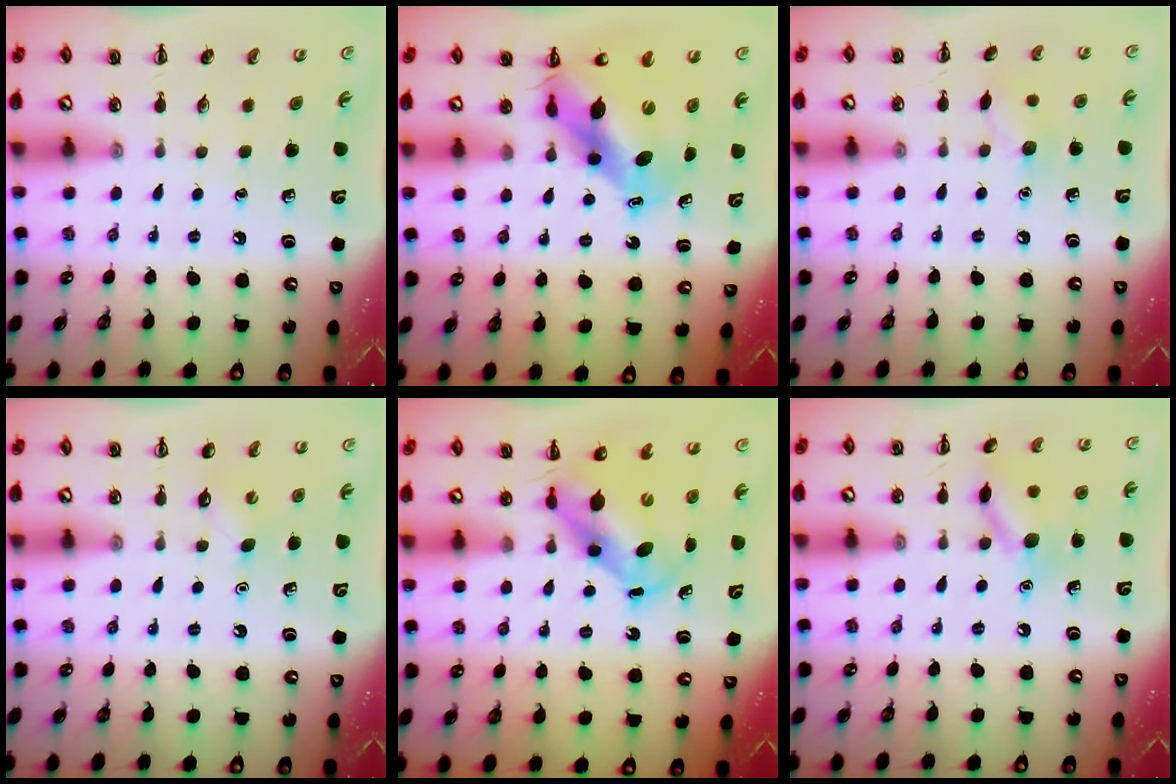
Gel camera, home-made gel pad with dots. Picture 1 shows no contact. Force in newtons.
{"total": 11.1, "press": 10.7, "slide": 3.2}
{"total": 6.9, "press": 6.8, "slide": 1.5}
{"total": 2.8, "press": 2.7, "slide": 0.8}
{"total": 6.6, "press": 6.5, "slide": 1.3}
{"total": 10.9, "press": 10.9, "slide": 0.5}